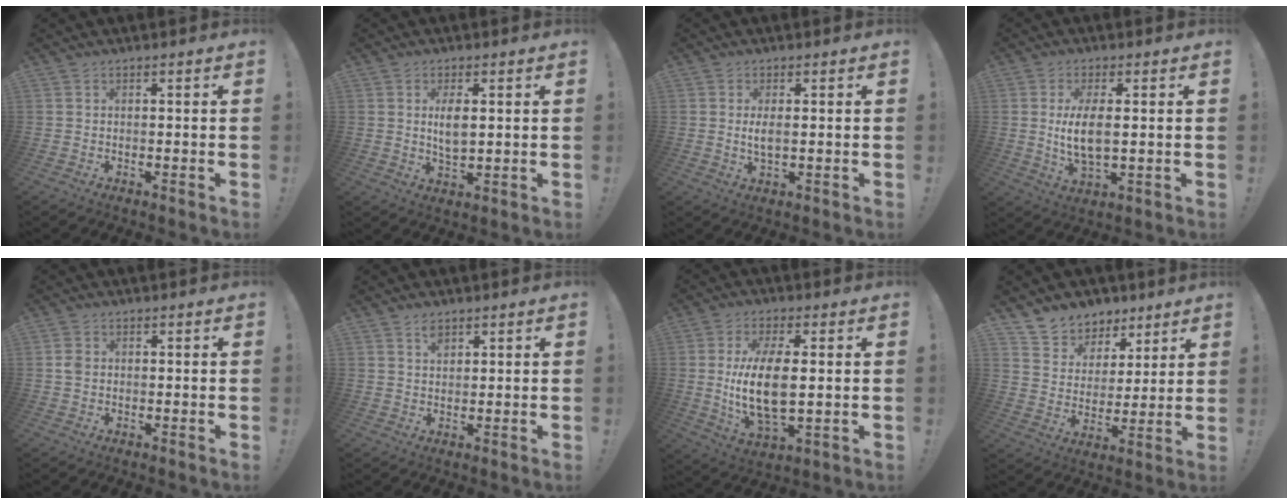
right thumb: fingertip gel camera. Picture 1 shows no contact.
{"total": 5.2, "force": [1.2, 2.5, 4.4], "torque": [-0.086, -0.010, 0.014]}
{"total": 3.5, "force": [0.3, 1.2, 3.3], "torque": [-0.059, -0.007, 0.001]}
{"total": 8.8, "force": [0.6, 3.5, 8.0], "torque": [-0.158, -0.018, 0.004]}
{"total": 1.7, "force": [0.2, 1.4, 1.1], "torque": [-0.016, 0.003, 0.003]}
{"total": 2.7, "force": [1.8, 1.6, 1.4], "torque": [-0.012, -0.010, 0.029]}
{"total": 14.6, "force": [0.4, 6.6, 13.1], "torque": [-0.266, -0.018, 0.000]}
{"total": 8.7, "force": [6.0, 6.2, 0.7], "torque": [-0.019, -0.049, 0.120]}